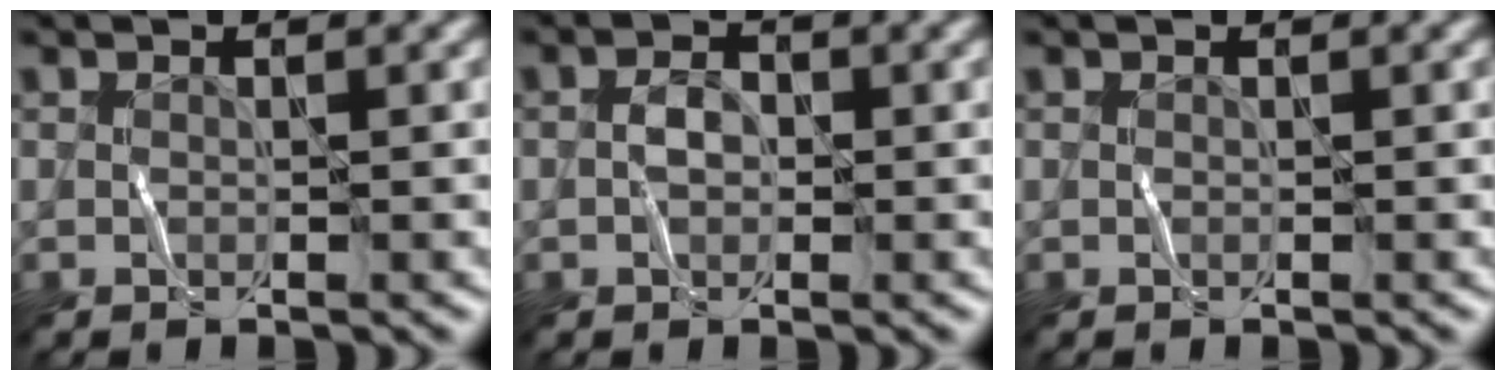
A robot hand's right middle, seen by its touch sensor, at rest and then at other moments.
{"total": 1.4, "force": [-0.4, 1.0, 0.9], "torque": [-0.017, 0.009, -0.012]}
{"total": 0.0}